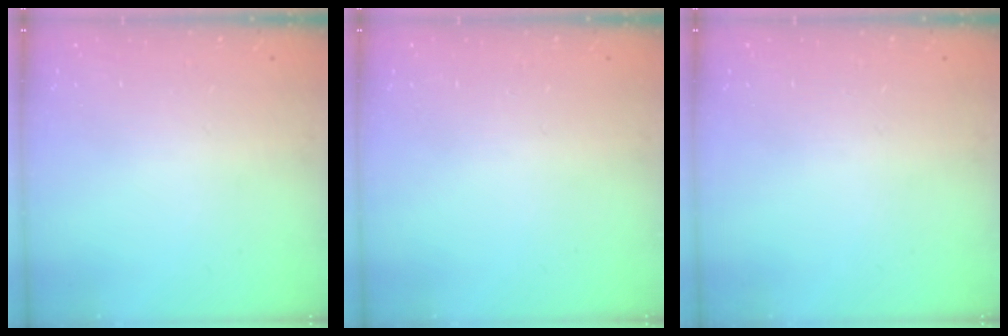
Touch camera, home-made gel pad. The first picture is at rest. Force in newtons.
{"total": 0.0}
{"total": 0.0}